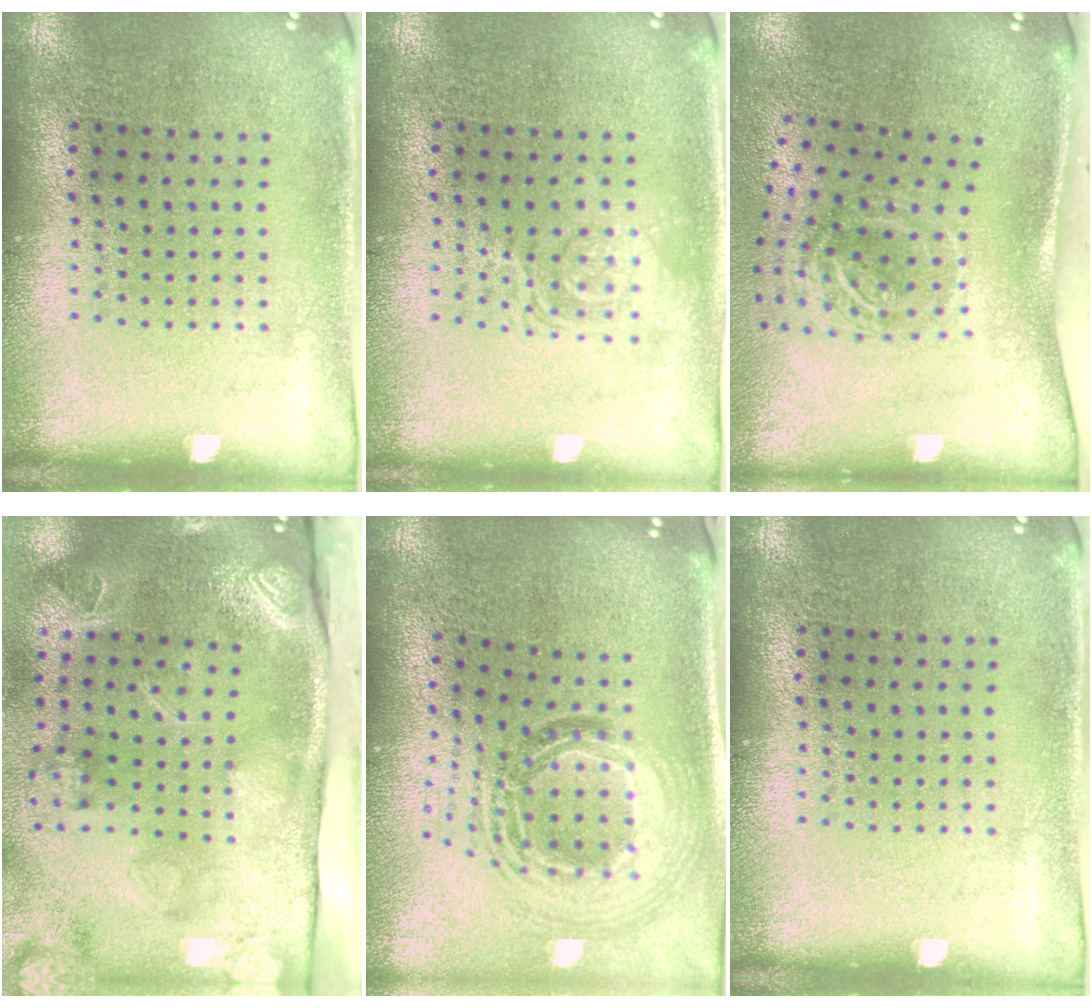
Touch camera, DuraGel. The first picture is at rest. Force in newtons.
{"total": 2.2, "press": 2.1, "slide": 0.4}
{"total": 2.0, "press": 1.3, "slide": 1.6}
{"total": 4.5, "press": 3.2, "slide": 3.2}
{"total": 1.7, "press": 1.5, "slide": 0.9}
{"total": 0.0}